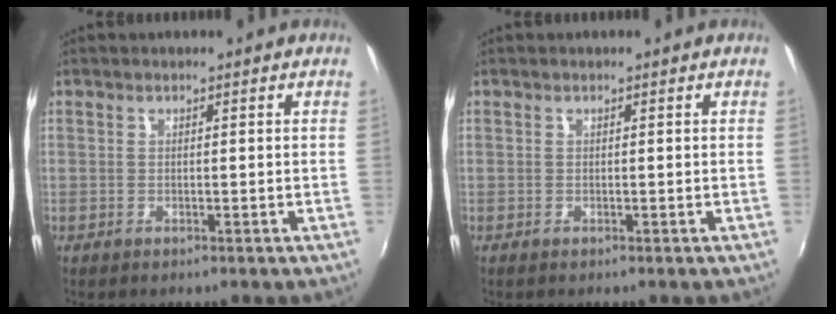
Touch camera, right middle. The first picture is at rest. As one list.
[{"total": 0.0}]